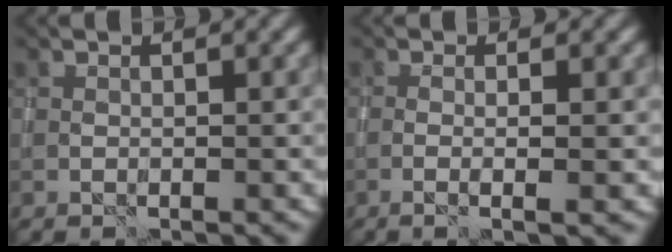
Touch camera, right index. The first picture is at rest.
{"total": 2.7, "force": [-0.3, 0.4, 2.6], "torque": [-0.037, 0.003, -0.012]}